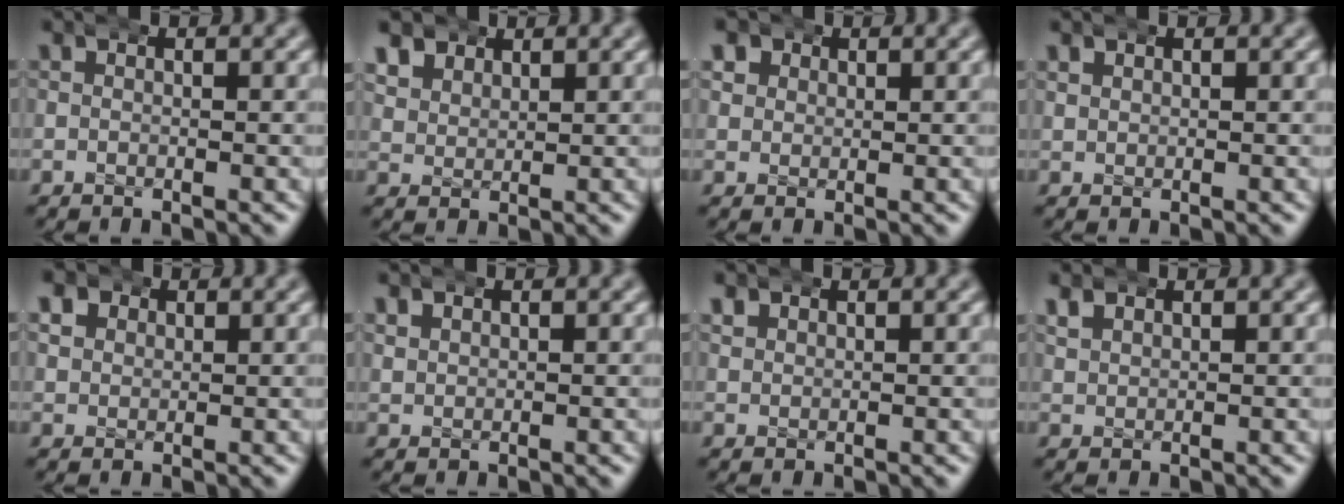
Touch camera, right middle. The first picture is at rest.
{"total": 2.9, "force": [2.3, 1.8, 0.6], "torque": [-0.023, -0.005, 0.045]}
{"total": 3.1, "force": [1.3, 2.6, 0.9], "torque": [-0.022, -0.005, 0.024]}
{"total": 0.8, "force": [0.8, 0.3, -0.1], "torque": [0.005, 0.002, 0.015]}
{"total": 2.9, "force": [1.2, 2.4, 0.9], "torque": [-0.019, -0.005, 0.024]}
{"total": 1.1, "force": [1.0, 0.5, 0.0], "torque": [-0.001, 0.001, 0.022]}
{"total": 1.4, "force": [1.1, 0.8, 0.2], "torque": [-0.004, -0.001, 0.023]}
{"total": 1.8, "force": [1.5, 0.9, 0.4], "torque": [-0.008, 0.002, 0.030]}